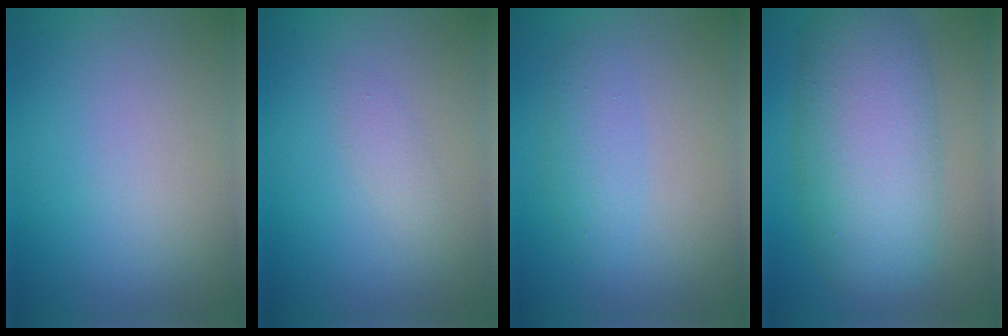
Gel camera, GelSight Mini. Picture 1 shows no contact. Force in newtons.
{"total": 1.0, "press": 1.0, "slide": 0.0}
{"total": 1.0, "press": 1.0, "slide": 0.0}
{"total": 9.1, "press": 9.1, "slide": 0.3}